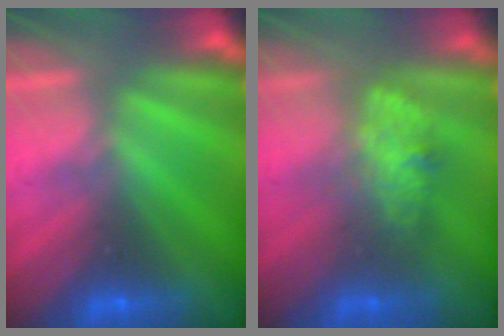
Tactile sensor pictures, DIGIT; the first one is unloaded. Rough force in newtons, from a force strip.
{"total": 2.6}